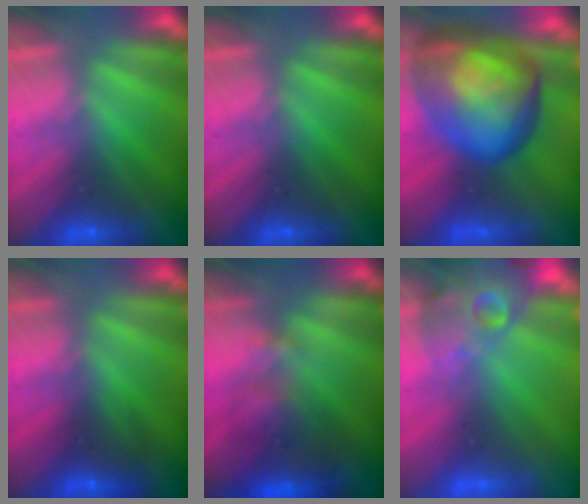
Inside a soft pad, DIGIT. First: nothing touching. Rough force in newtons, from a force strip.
{"total": 0.0}
{"total": 7.5}
{"total": 2.5}
{"total": 3.8}
{"total": 8.9}